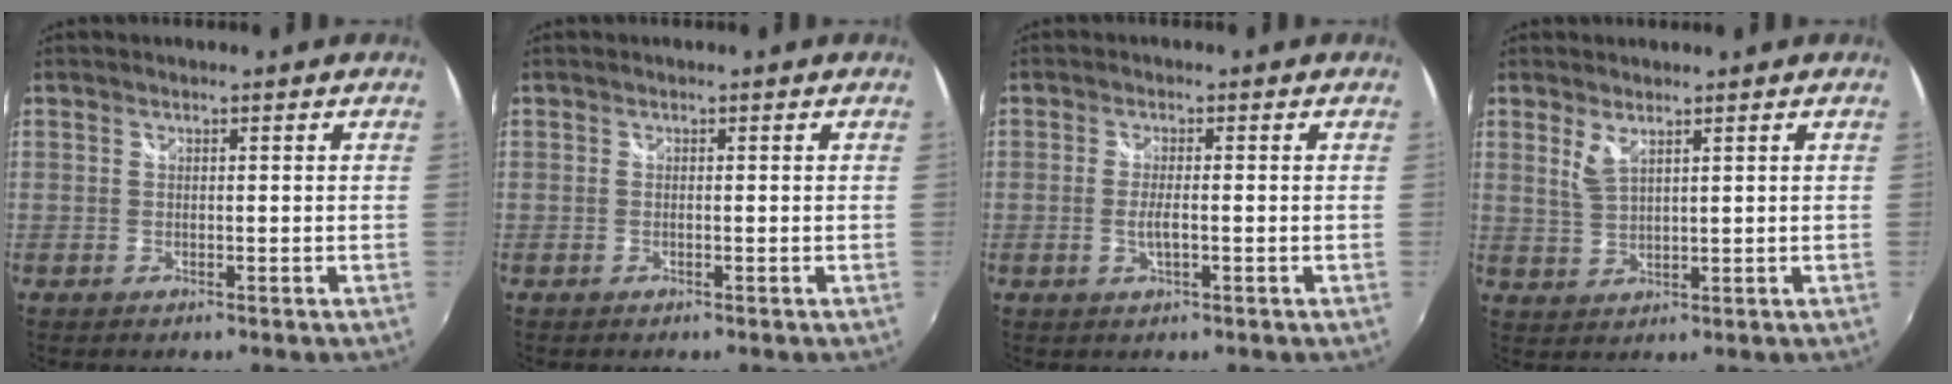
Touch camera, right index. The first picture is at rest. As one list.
[{"total": 0.0}, {"total": 2.4, "force": [-0.6, 0.3, 2.3], "torque": [-0.046, -0.004, -0.010]}, {"total": 3.1, "force": [1.9, 0.9, 2.3], "torque": [-0.046, -0.005, 0.038]}]